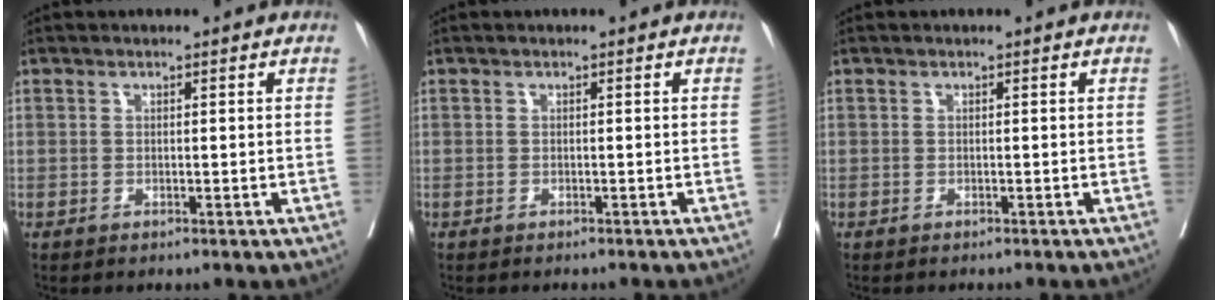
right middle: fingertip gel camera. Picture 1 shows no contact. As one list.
[{"total": 2.2, "force": [-2.1, 0.2, 0.6], "torque": [-0.009, -0.001, -0.026]}, {"total": 1.5, "force": [-1.4, 0.1, 0.5], "torque": [-0.007, 0.000, -0.019]}]